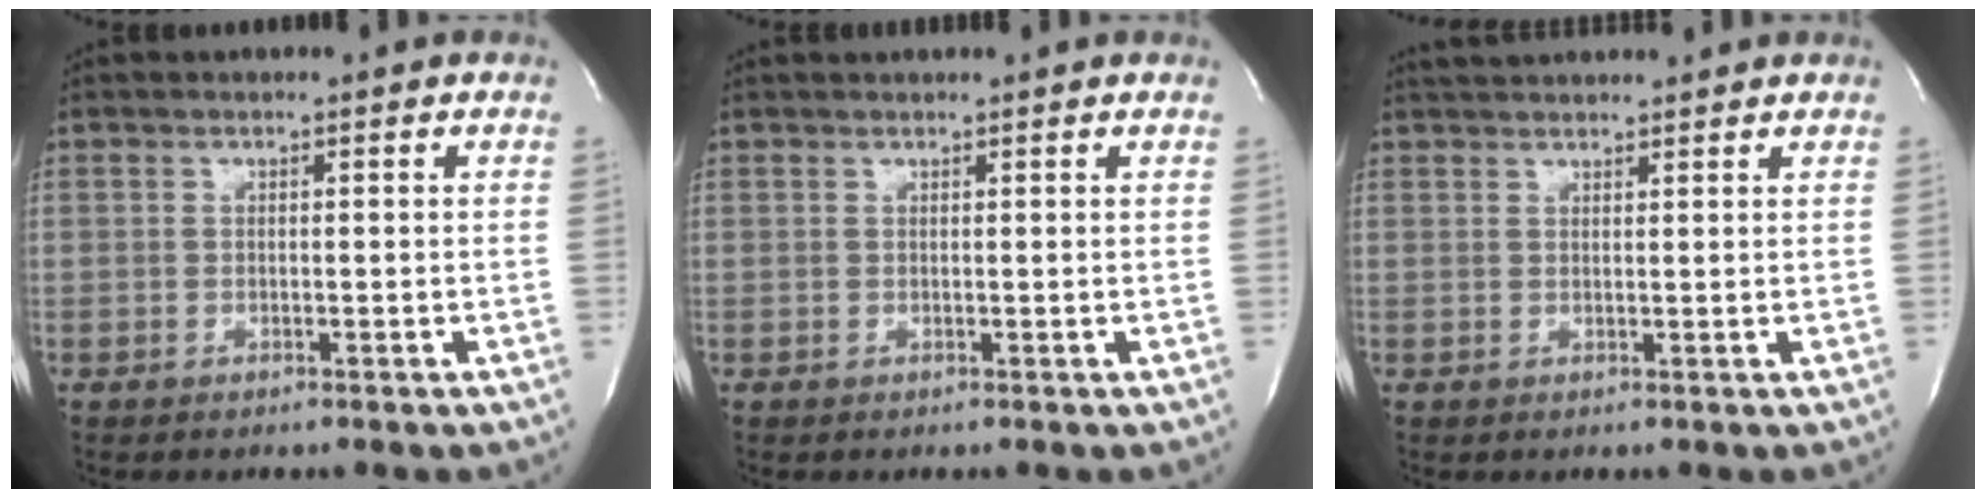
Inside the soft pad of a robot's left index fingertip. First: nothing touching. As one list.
[{"total": 3.2, "force": [3.1, 0.0, 1.0], "torque": [-0.015, 0.024, 0.037]}, {"total": 6.2, "force": [5.9, 0.7, 1.7], "torque": [-0.031, 0.036, 0.087]}]